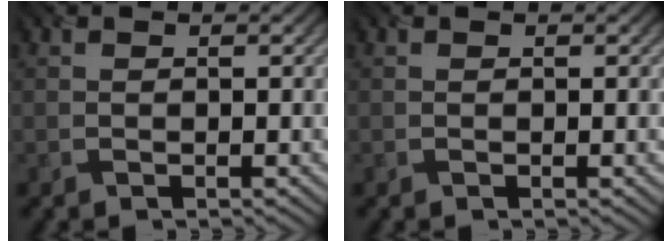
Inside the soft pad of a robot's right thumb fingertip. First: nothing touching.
{"total": 0.7, "force": [0.0, 0.2, 0.7], "torque": [-0.009, -0.001, 0.001]}